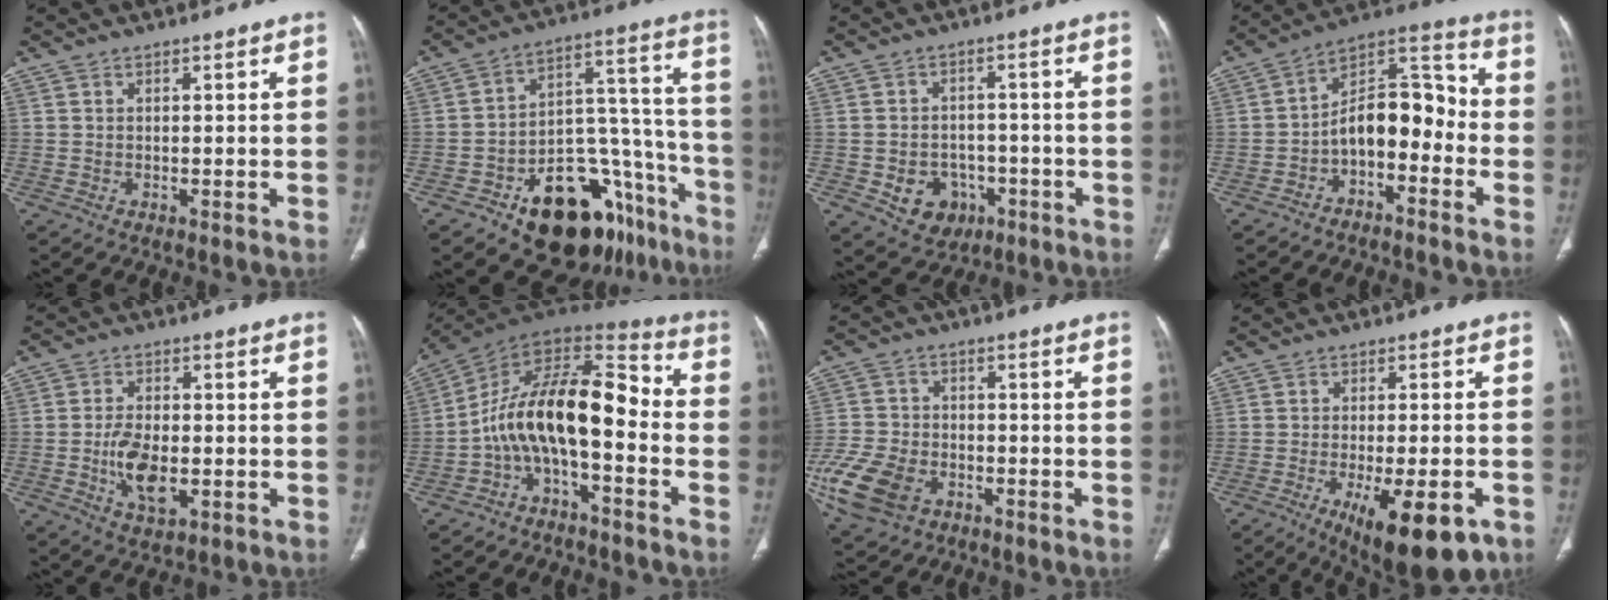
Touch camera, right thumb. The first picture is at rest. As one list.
[{"total": 24.8, "force": [-13.5, 13.7, 15.7], "torque": [-0.139, 0.117, -0.190]}, {"total": 8.5, "force": [-3.0, 6.9, 3.8], "torque": [-0.035, 0.025, -0.033]}, {"total": 12.6, "force": [-3.9, 7.3, 9.5], "torque": [-0.122, 0.079, -0.074]}, {"total": 8.5, "force": [-1.8, 4.5, 7.0], "torque": [-0.123, 0.003, -0.027]}, {"total": 15.5, "force": [-4.1, 6.8, 13.3], "torque": [-0.209, 0.102, -0.081]}, {"total": 13.5, "force": [-5.8, 9.1, 8.0], "torque": [-0.170, 0.009, -0.105]}, {"total": 15.3, "force": [-7.3, 5.4, 12.4], "torque": [-0.153, 0.005, -0.095]}]